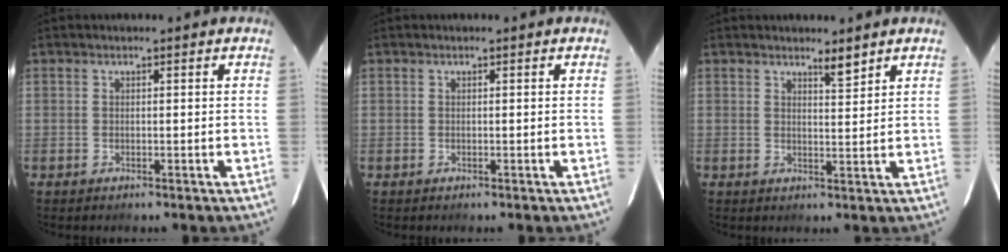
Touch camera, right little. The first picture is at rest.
{"total": 0.0}
{"total": 2.7, "force": [2.2, 0.2, 1.5], "torque": [-0.024, -0.005, 0.035]}